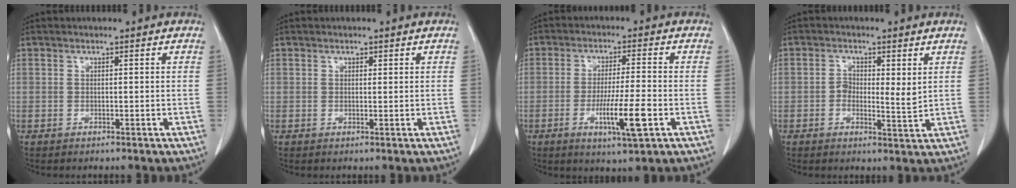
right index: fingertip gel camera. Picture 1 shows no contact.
{"total": 0.6, "force": [0.3, 0.4, 0.3], "torque": [-0.004, -0.002, 0.004]}
{"total": 8.3, "force": [-2.9, 0.2, 7.8], "torque": [-0.135, -0.016, -0.048]}
{"total": 4.0, "force": [0.6, 1.9, 3.5], "torque": [-0.052, -0.001, 0.006]}